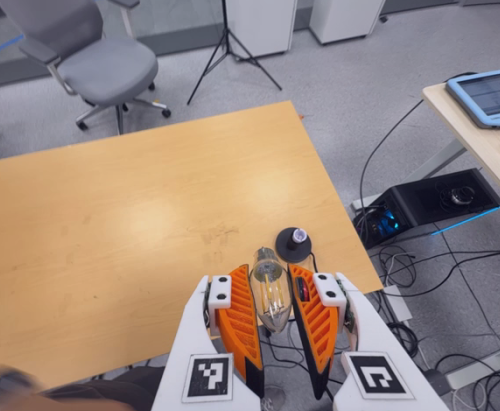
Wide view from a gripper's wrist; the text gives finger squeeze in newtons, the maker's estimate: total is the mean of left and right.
{"total": 10.5, "left": 11.5, "right": 9.5}